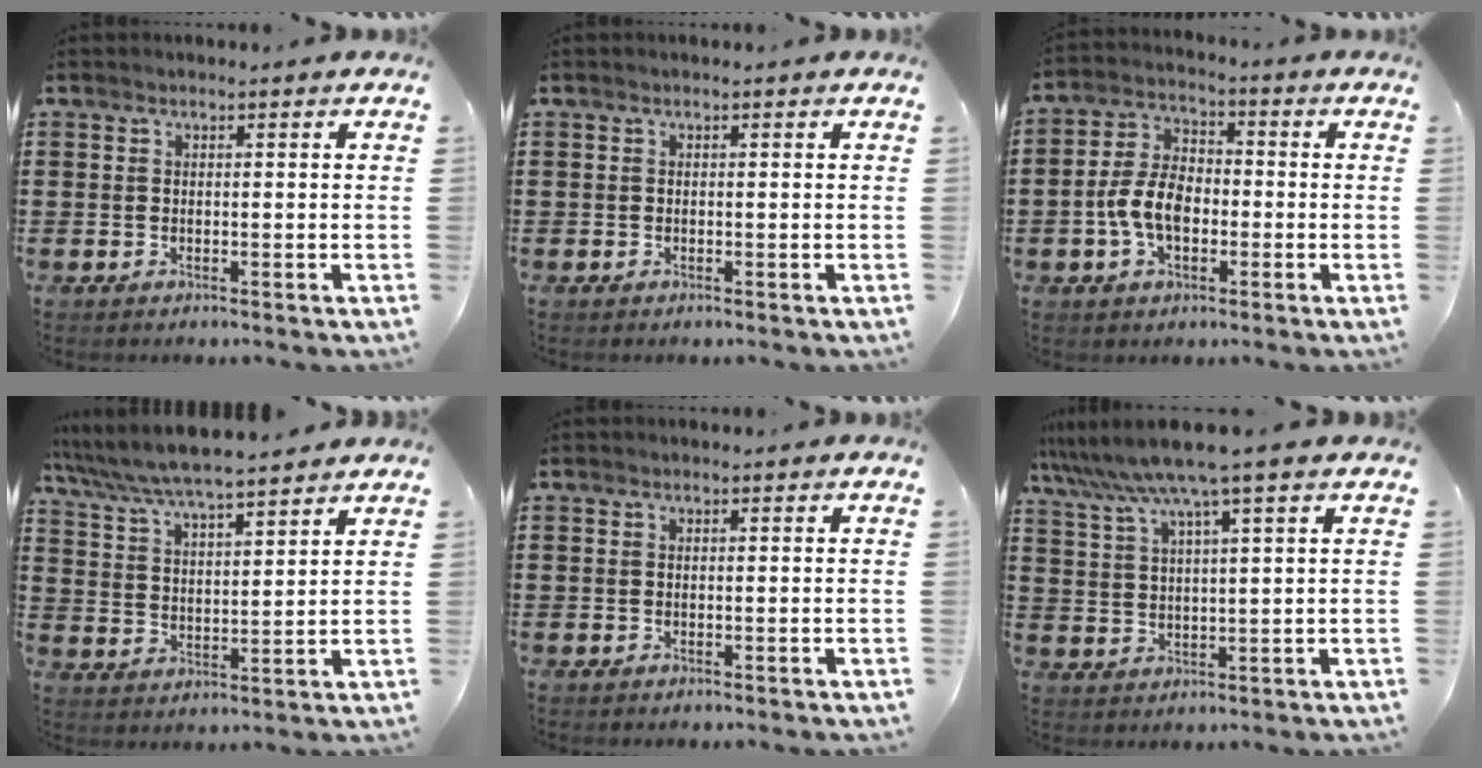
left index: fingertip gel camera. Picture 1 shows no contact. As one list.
[{"total": 0.0}, {"total": 7.5, "force": [-1.8, 4.5, 5.7], "torque": [-0.134, 0.004, -0.041]}, {"total": 6.0, "force": [5.7, 0.1, 1.8], "torque": [-0.059, -0.033, 0.097]}, {"total": 0.0}, {"total": 7.3, "force": [5.6, -0.4, 4.7], "torque": [-0.109, -0.025, 0.096]}]